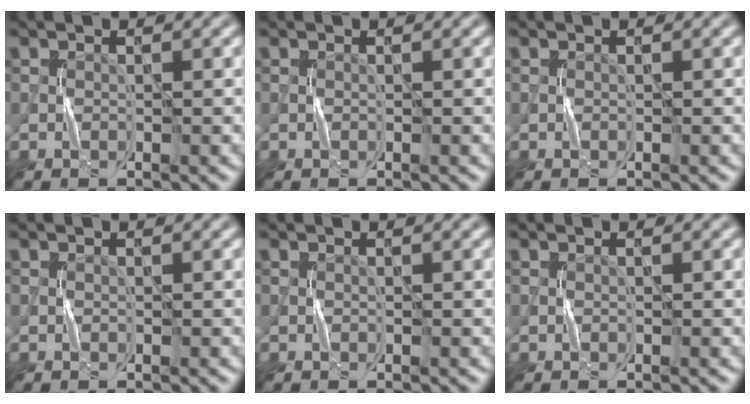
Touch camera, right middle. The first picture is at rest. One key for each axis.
{"total": 0.0}
{"total": 0.0}
{"total": 0.0}
{"total": 0.0}
{"total": 0.0}